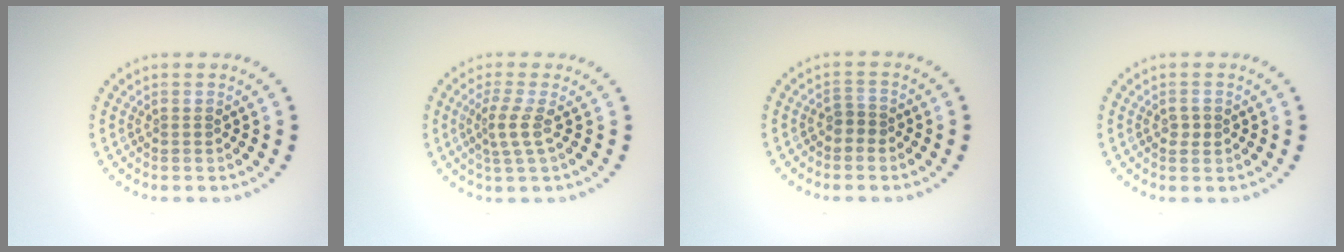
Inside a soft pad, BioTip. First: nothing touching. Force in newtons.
{"total": 2.3, "press": 1.6, "slide": 1.7}
{"total": 1.3, "press": 1.0, "slide": 0.8}
{"total": 1.0, "press": 1.0, "slide": 0.2}